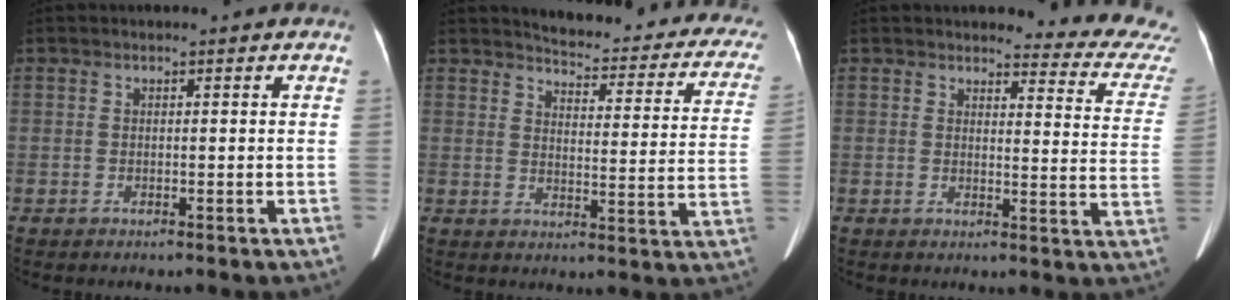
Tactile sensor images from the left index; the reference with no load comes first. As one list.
[{"total": 20.5, "force": [18.4, 4.8, 7.5], "torque": [-0.066, -0.057, 0.193]}, {"total": 12.1, "force": [12.0, 0.7, 1.3], "torque": [0.008, -0.096, 0.101]}]